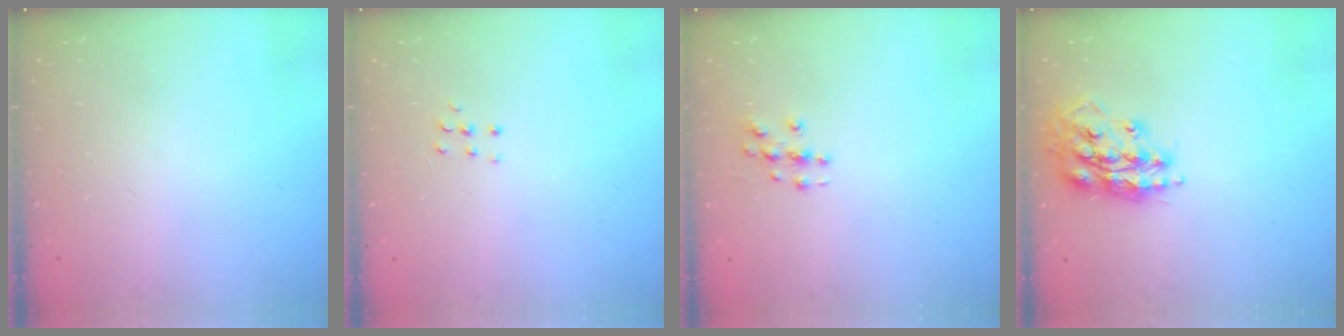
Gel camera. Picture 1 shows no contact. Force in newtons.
{"total": 3.8, "press": 3.8, "slide": 0.4}
{"total": 3.0, "press": 3.0, "slide": 0.1}
{"total": 16.2, "press": 16.2, "slide": 1.4}